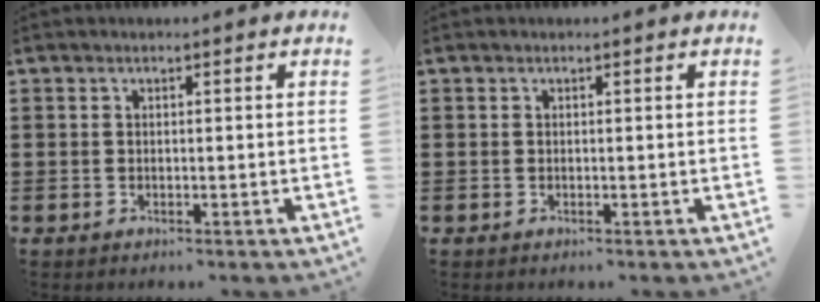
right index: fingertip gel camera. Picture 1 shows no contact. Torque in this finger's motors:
{"motor_torque": [-0.06, 0.07, 0.00, 0.00]}